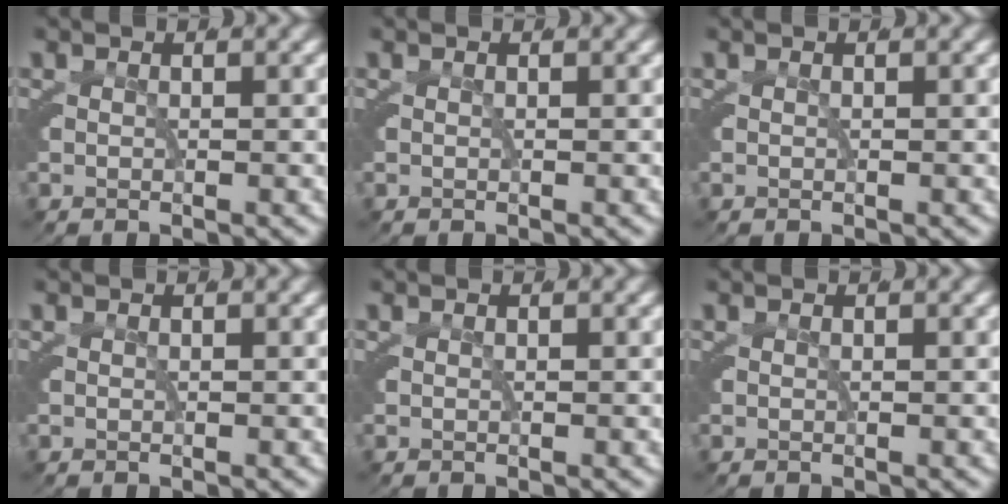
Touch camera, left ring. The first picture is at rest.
{"total": 0.0}
{"total": 0.0}
{"total": 0.0}
{"total": 0.0}
{"total": 0.0}